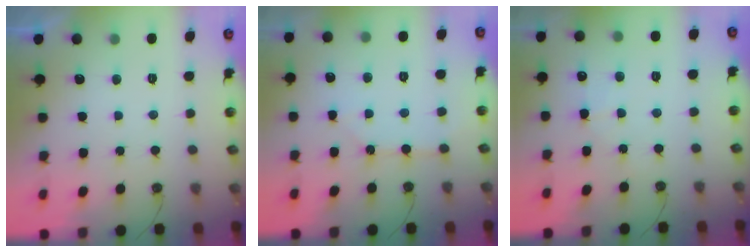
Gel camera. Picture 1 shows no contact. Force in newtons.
{"total": 3.6, "press": 3.5, "slide": 0.2}
{"total": 3.0, "press": 2.9, "slide": 0.5}